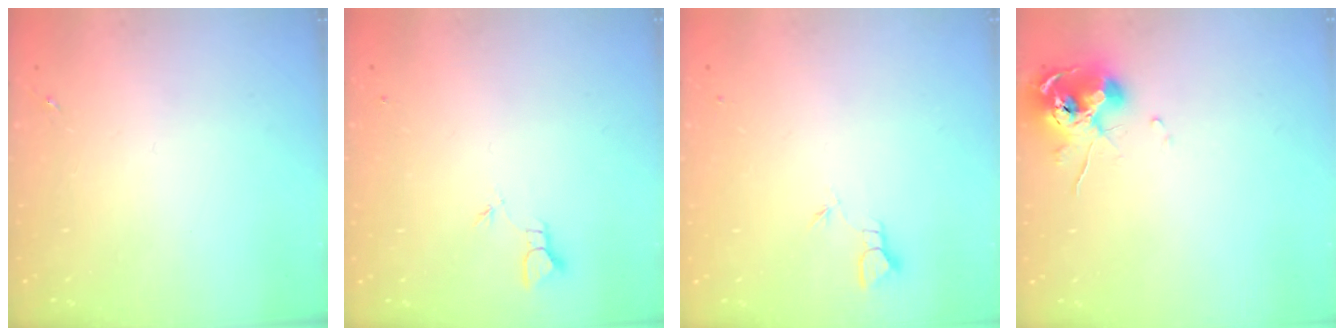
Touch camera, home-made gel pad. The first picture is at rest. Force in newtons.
{"total": 1.9, "press": 1.9, "slide": 0.1}
{"total": 2.0, "press": 2.0, "slide": 0.1}
{"total": 10.3, "press": 10.2, "slide": 1.5}